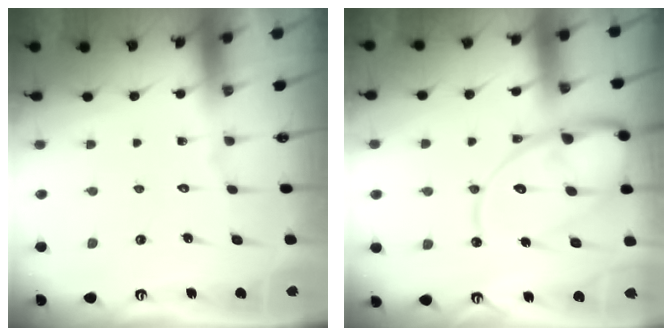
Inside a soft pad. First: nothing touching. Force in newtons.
{"total": 17.7, "press": 17.6, "slide": 1.8}